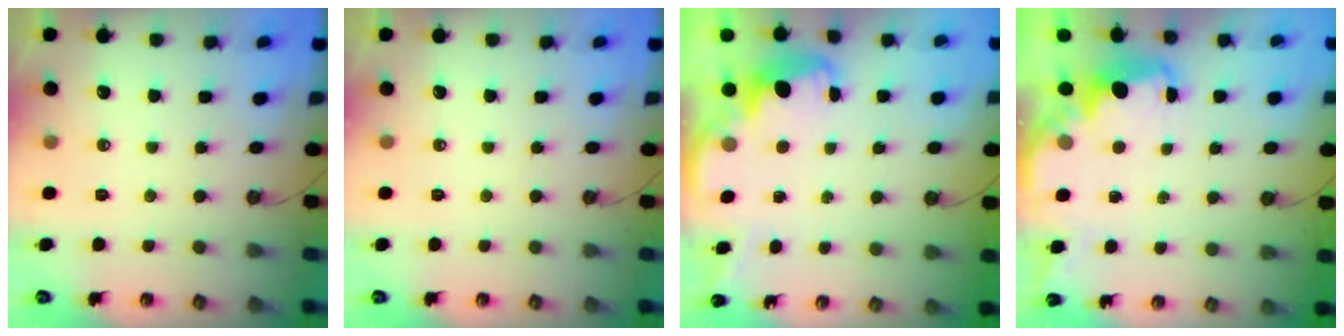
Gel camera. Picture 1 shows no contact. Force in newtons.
{"total": 0.0}
{"total": 2.7, "press": 2.6, "slide": 0.8}
{"total": 2.1, "press": 2.0, "slide": 0.7}